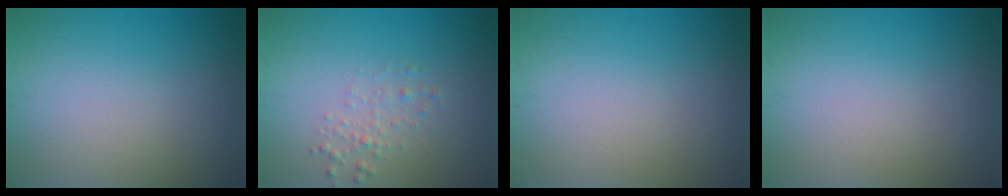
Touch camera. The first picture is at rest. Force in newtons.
{"total": 1.4, "press": 1.4, "slide": 0.0}
{"total": 0.0}
{"total": 0.0}